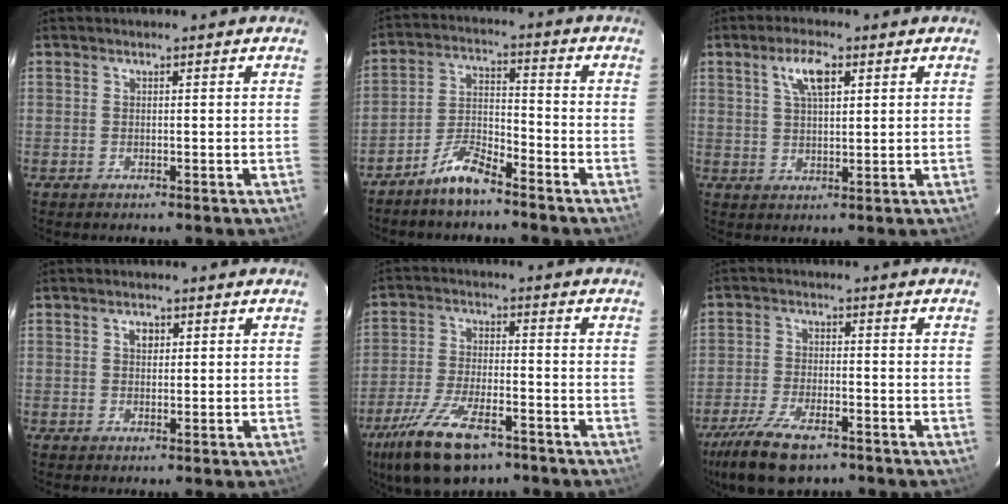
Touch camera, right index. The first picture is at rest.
{"total": 7.4, "force": [-6.1, 1.7, 3.8], "torque": [-0.087, 0.016, -0.118]}
{"total": 5.7, "force": [2.5, 2.1, 4.6], "torque": [-0.085, 0.010, 0.047]}
{"total": 1.8, "force": [0.6, 1.4, 1.0], "torque": [-0.015, 0.007, 0.009]}
{"total": 14.8, "force": [-9.8, 5.8, 9.4], "torque": [-0.209, -0.030, -0.177]}
{"total": 12.9, "force": [-9.0, 5.0, 7.7], "torque": [-0.181, -0.026, -0.164]}